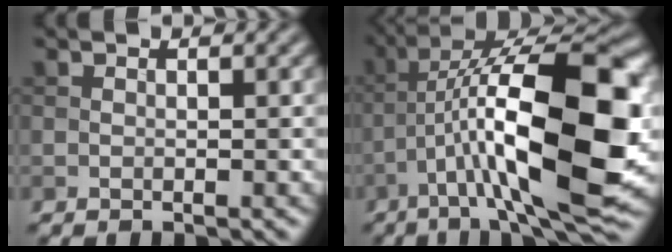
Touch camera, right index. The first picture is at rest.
{"total": 16.1, "force": [-2.6, 5.0, 15.1], "torque": [-0.250, 0.030, -0.039]}